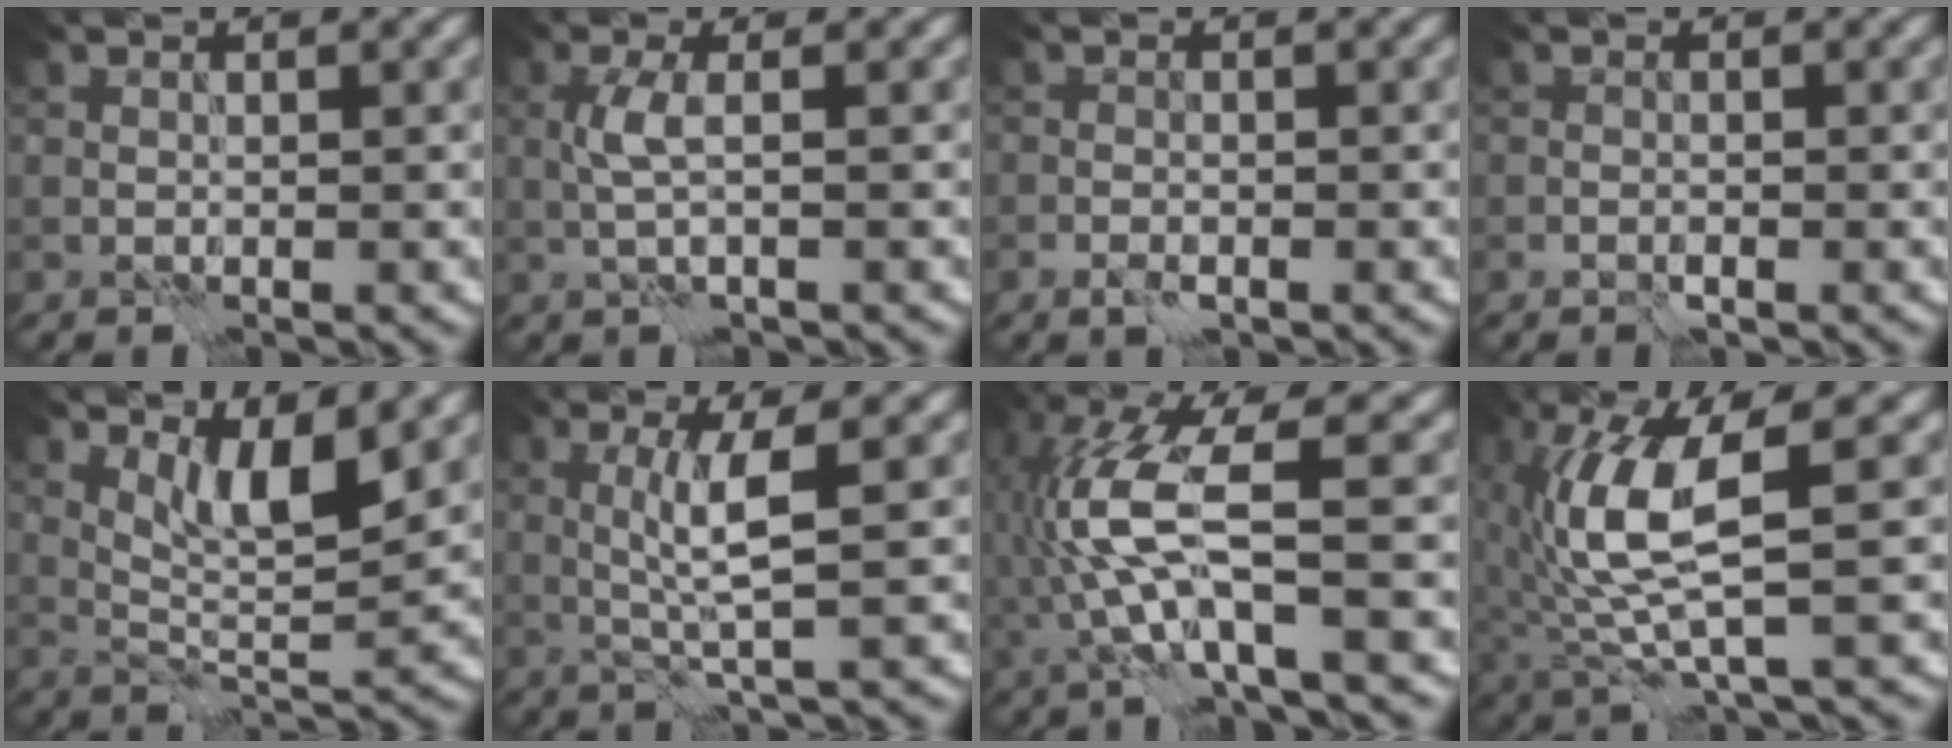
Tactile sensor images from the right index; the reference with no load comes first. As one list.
[{"total": 2.2, "force": [0.2, 0.5, 2.2], "torque": [-0.049, 0.004, 0.003]}, {"total": 1.6, "force": [-0.9, 0.9, 0.9], "torque": [-0.019, -0.001, -0.018]}, {"total": 1.1, "force": [-0.5, 0.7, 0.7], "torque": [-0.014, 0.000, -0.011]}, {"total": 4.6, "force": [2.3, 1.1, 3.8], "torque": [-0.074, -0.013, 0.043]}, {"total": 3.5, "force": [0.3, -0.1, 3.5], "torque": [-0.074, -0.001, 0.011]}, {"total": 8.7, "force": [-0.8, 2.4, 8.4], "torque": [-0.194, 0.013, -0.019]}, {"total": 7.5, "force": [0.9, 2.0, 7.2], "torque": [-0.167, 0.000, 0.021]}]